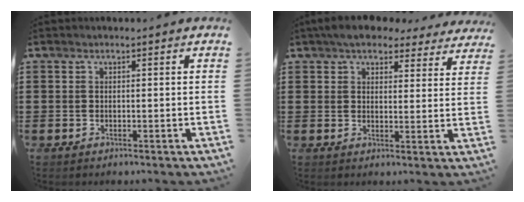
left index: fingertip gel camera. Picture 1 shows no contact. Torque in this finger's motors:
{"motor_torque": [2.14, 0.00, 0.81, 0.07]}